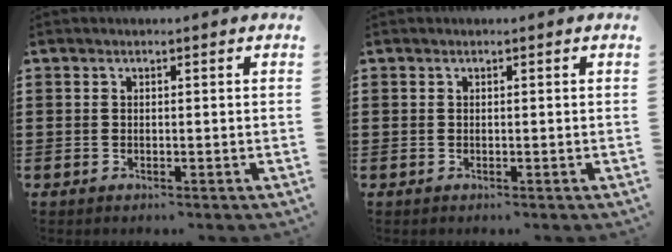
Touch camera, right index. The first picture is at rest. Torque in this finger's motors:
{"motor_torque": [0.00, 0.00, 0.00, 0.00]}